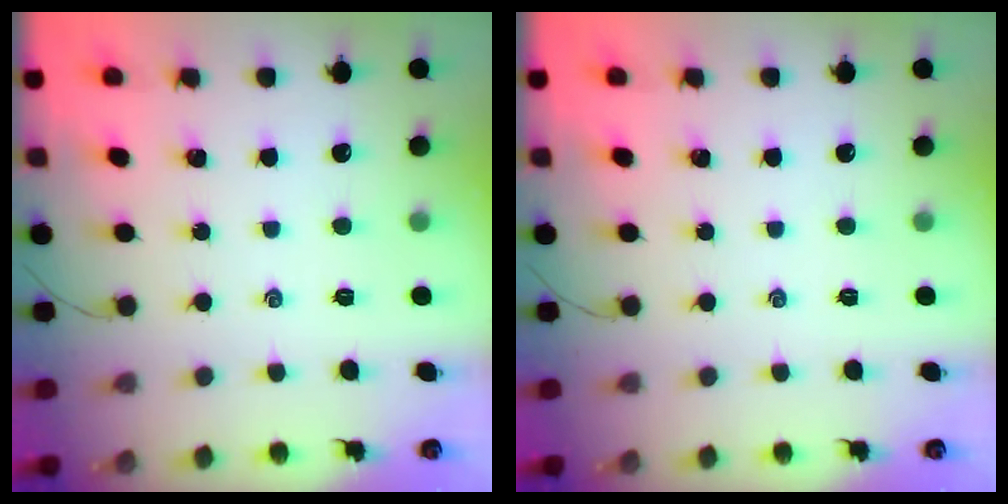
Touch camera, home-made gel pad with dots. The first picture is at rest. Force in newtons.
{"total": 0.0}